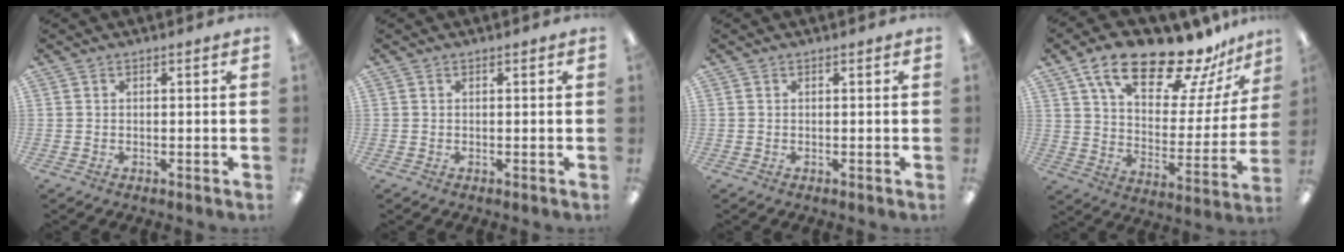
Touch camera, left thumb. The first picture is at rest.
{"total": 0.0}
{"total": 0.0}
{"total": 22.0, "force": [16.4, 7.7, 12.5], "torque": [-0.209, -0.103, 0.280]}